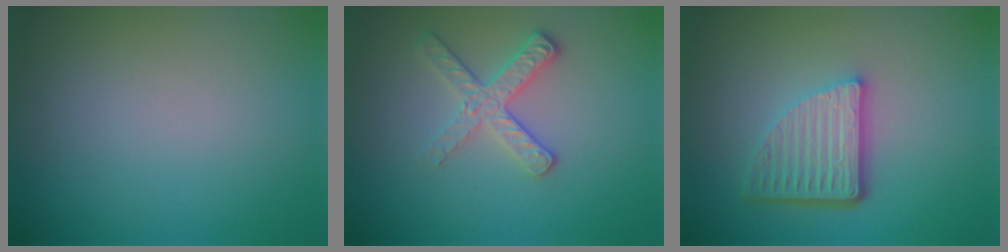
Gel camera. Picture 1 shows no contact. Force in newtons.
{"total": 2.7, "press": 2.5, "slide": 1.1}
{"total": 5.0, "press": 3.6, "slide": 3.6}